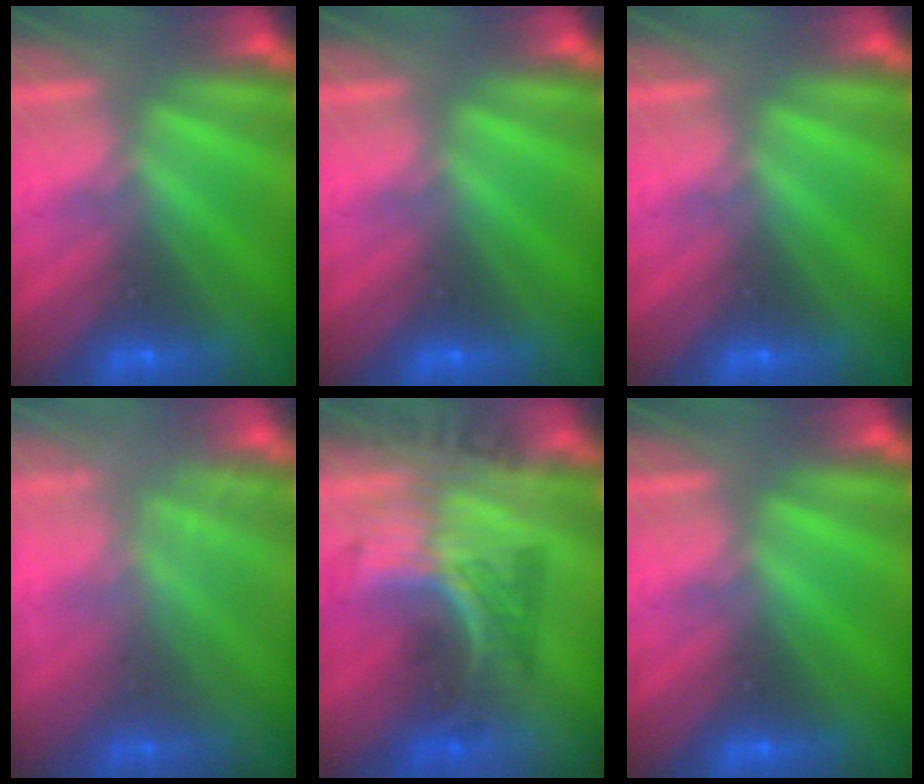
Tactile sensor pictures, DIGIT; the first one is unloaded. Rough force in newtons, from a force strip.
{"total": 0.0}
{"total": 0.0}
{"total": 2.4}
{"total": 3.1}
{"total": 0.0}